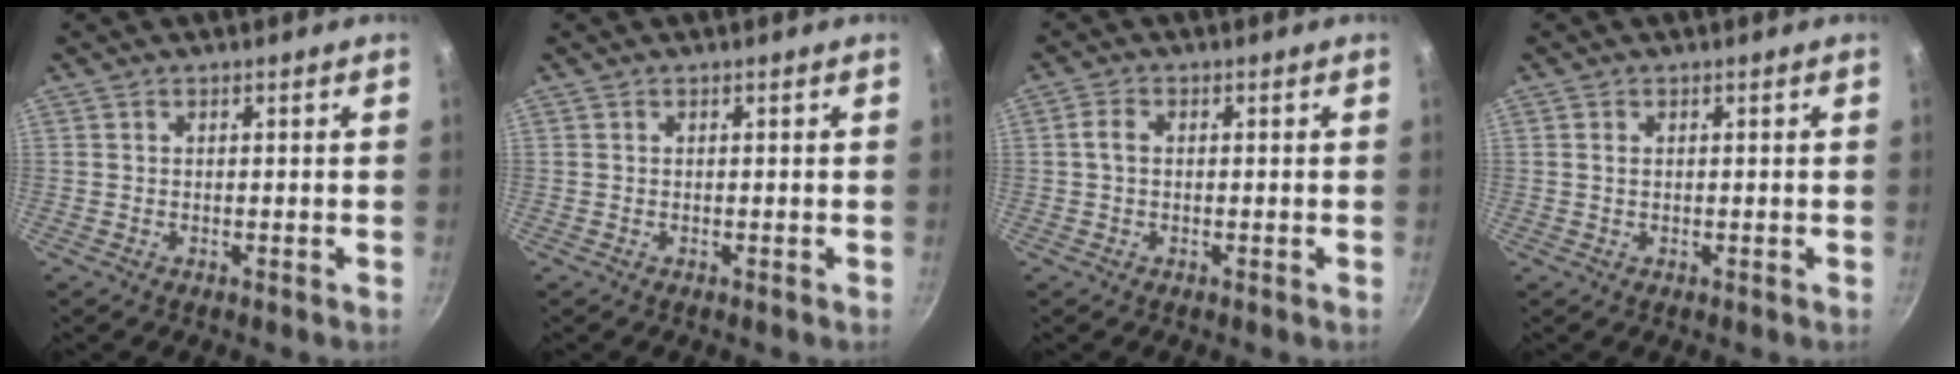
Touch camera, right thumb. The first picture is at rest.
{"total": 0.0}
{"total": 2.4, "force": [0.1, 1.7, 1.7], "torque": [-0.036, 0.009, -0.001]}
{"total": 1.0, "force": [0.2, 0.7, 0.7], "torque": [-0.013, 0.002, 0.004]}